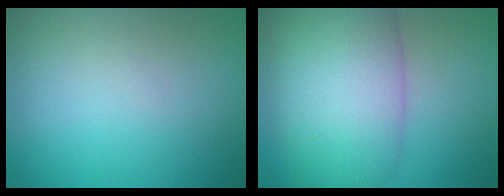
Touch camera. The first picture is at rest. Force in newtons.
{"total": 10.3, "press": 10.3, "slide": 0.2}